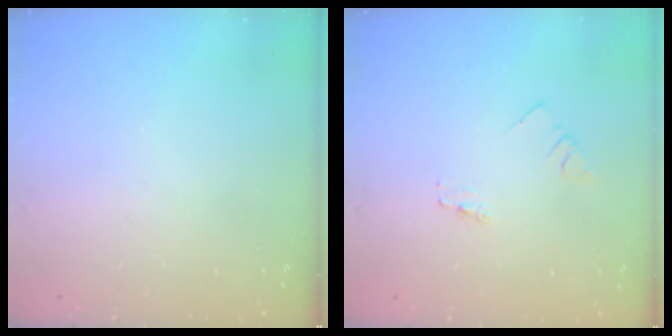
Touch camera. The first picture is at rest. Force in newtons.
{"total": 0.0}